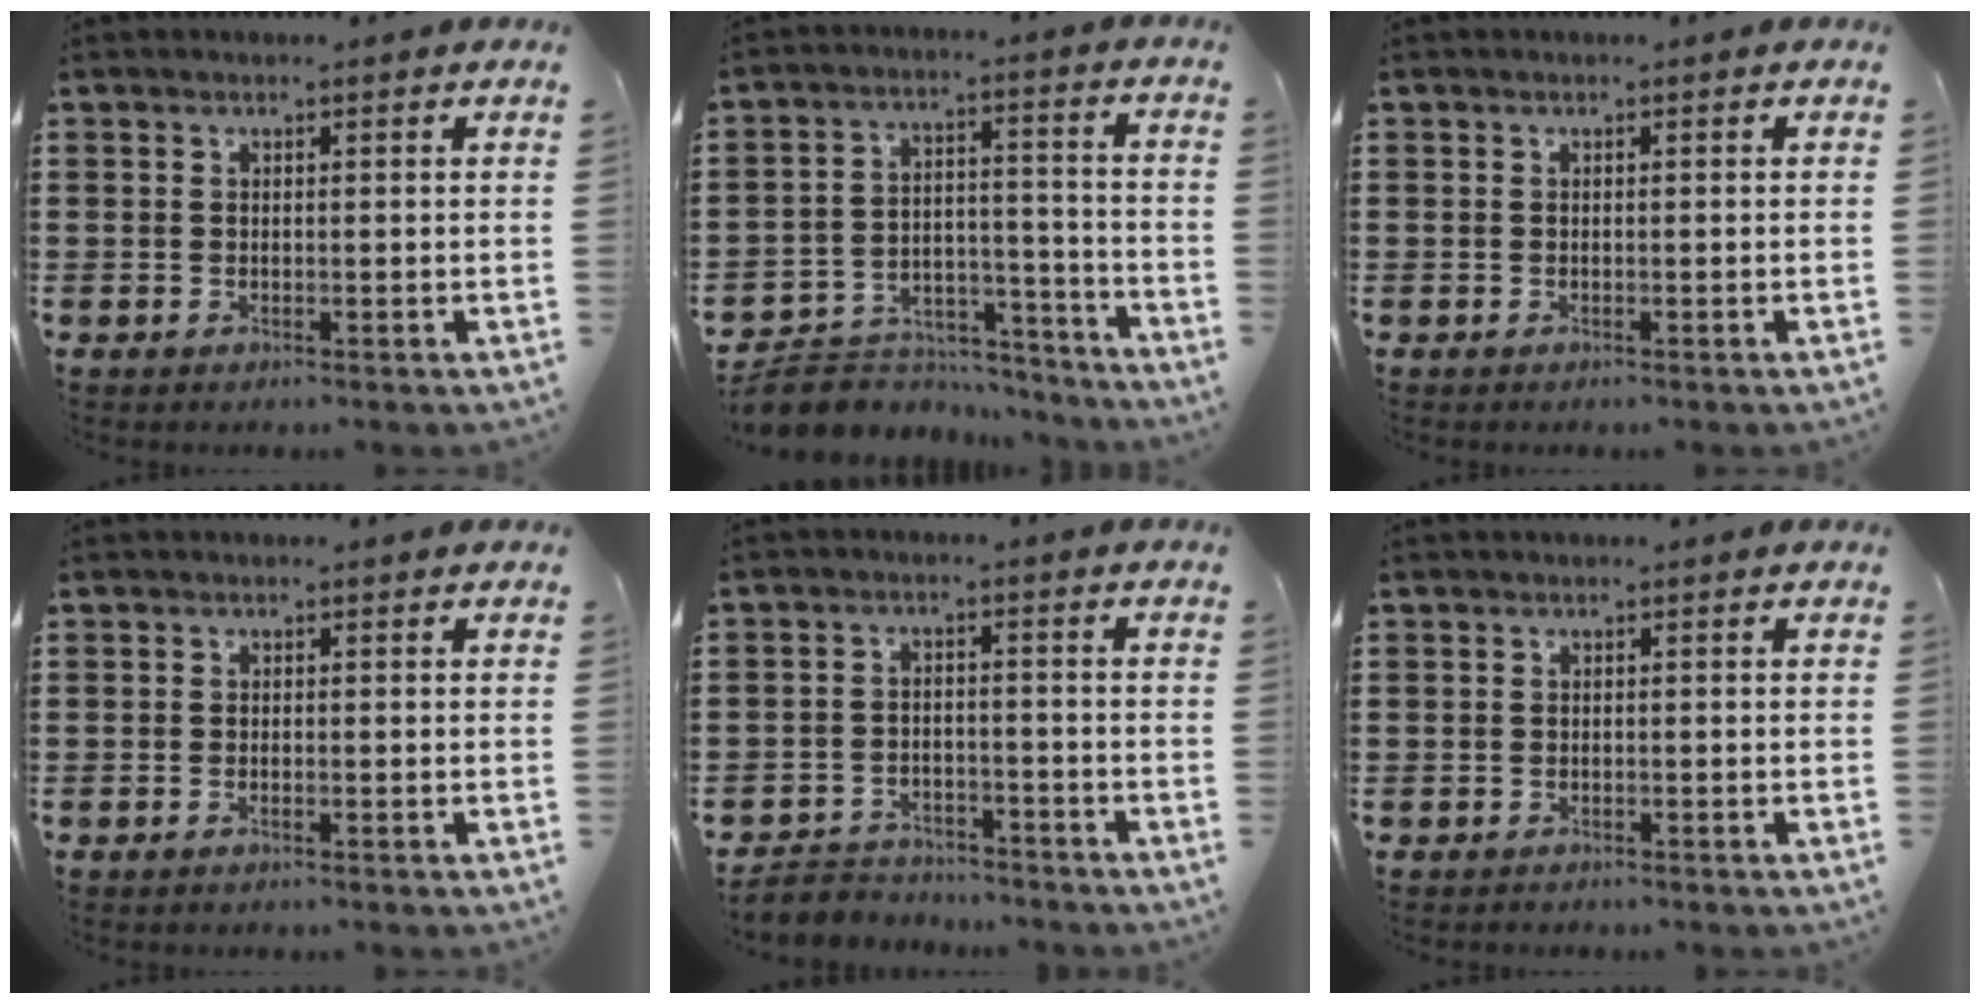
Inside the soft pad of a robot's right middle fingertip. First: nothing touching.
{"total": 7.0, "force": [-6.5, 2.3, 1.1], "torque": [-0.025, 0.019, -0.127]}
{"total": 0.0}
{"total": 0.6, "force": [-0.4, 0.1, 0.4], "torque": [-0.009, -0.003, -0.007]}
{"total": 3.6, "force": [-3.5, 0.9, -0.2], "torque": [-0.004, 0.000, -0.075]}
{"total": 0.7, "force": [-0.6, 0.4, -0.1], "torque": [0.001, 0.003, -0.014]}